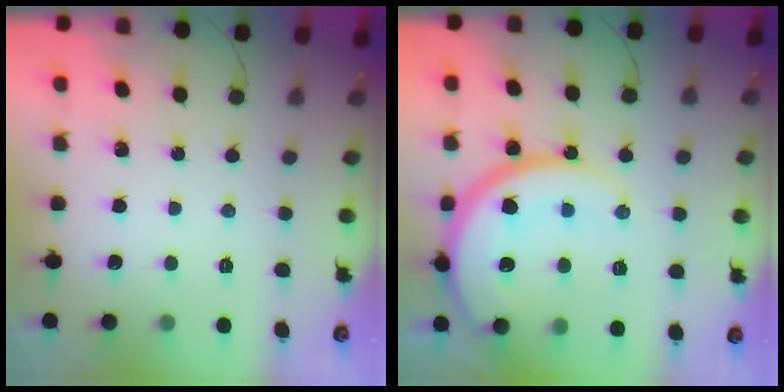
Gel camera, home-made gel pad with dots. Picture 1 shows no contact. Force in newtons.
{"total": 18.8, "press": 18.8, "slide": 1.6}